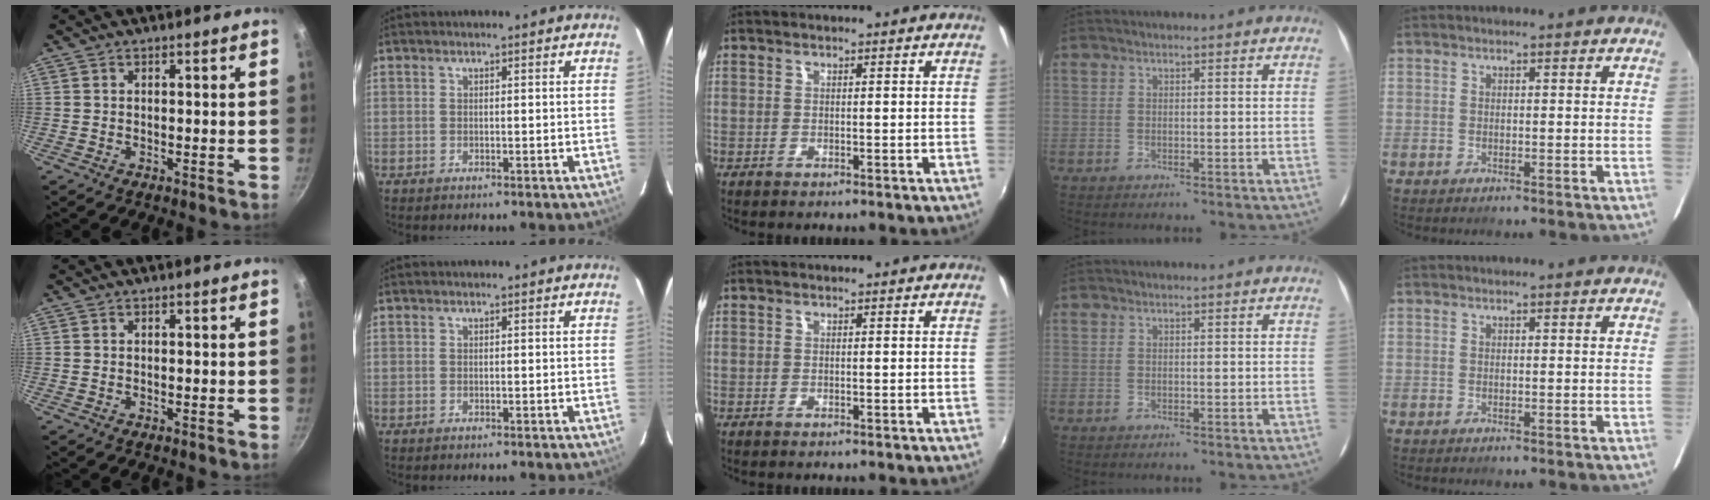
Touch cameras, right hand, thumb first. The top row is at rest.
{}